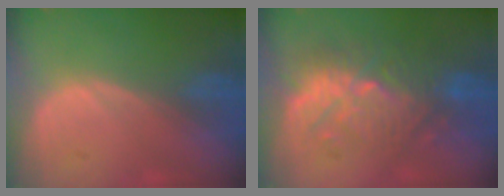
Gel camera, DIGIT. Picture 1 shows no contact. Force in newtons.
{"total": 9.1, "press": 9.0, "slide": 1.7}